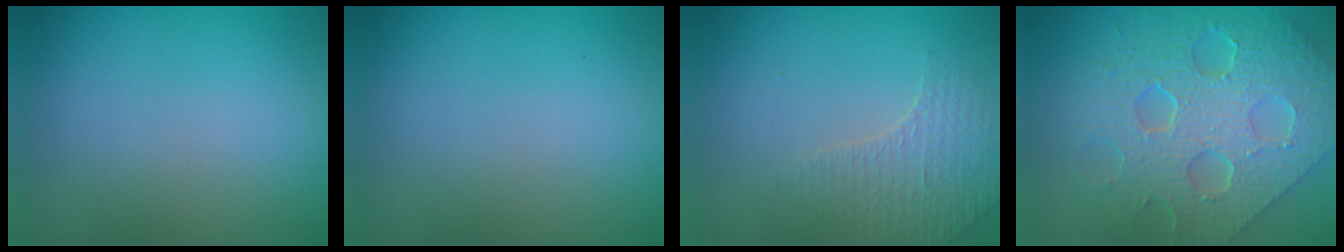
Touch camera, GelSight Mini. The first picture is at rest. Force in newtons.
{"total": 0.0}
{"total": 1.5, "press": 1.2, "slide": 0.8}
{"total": 8.7, "press": 6.4, "slide": 5.9}